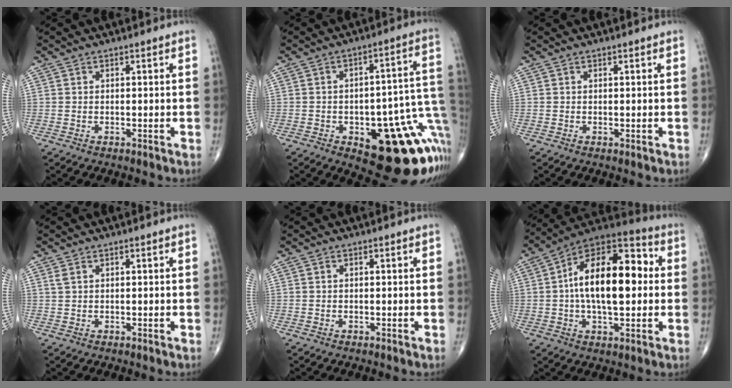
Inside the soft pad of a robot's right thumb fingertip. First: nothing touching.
{"total": 22.8, "force": [-7.4, 9.4, 19.4], "torque": [-0.161, 0.046, -0.074]}
{"total": 0.0}
{"total": 0.9, "force": [0.5, 0.4, 0.6], "torque": [-0.017, 0.010, 0.014]}
{"total": 0.0}
{"total": 20.0, "force": [1.4, 9.8, 17.5], "torque": [-0.267, 0.035, 0.012]}